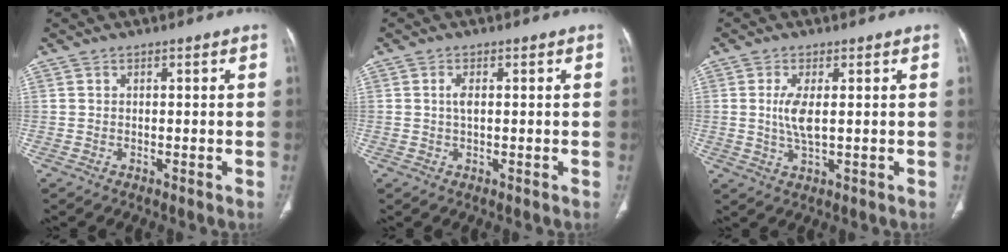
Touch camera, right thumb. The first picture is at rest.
{"total": 1.7, "force": [0.2, 0.7, 1.5], "torque": [-0.033, 0.001, 0.005]}
{"total": 4.8, "force": [0.5, 1.6, 4.5], "torque": [-0.104, -0.009, 0.014]}